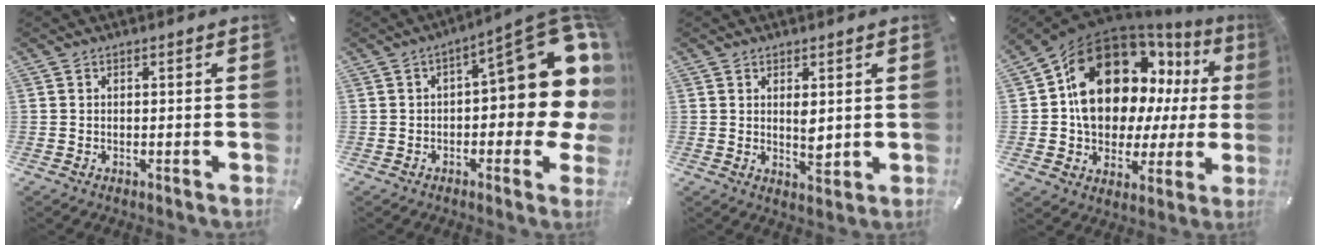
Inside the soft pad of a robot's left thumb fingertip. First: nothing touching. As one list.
[{"total": 20.4, "force": [4.1, 8.6, 18.1], "torque": [-0.208, -0.037, 0.069]}, {"total": 3.8, "force": [1.4, 2.0, 3.0], "torque": [-0.048, -0.006, 0.021]}, {"total": 20.5, "force": [7.7, 14.1, 12.7], "torque": [-0.213, -0.046, 0.140]}]